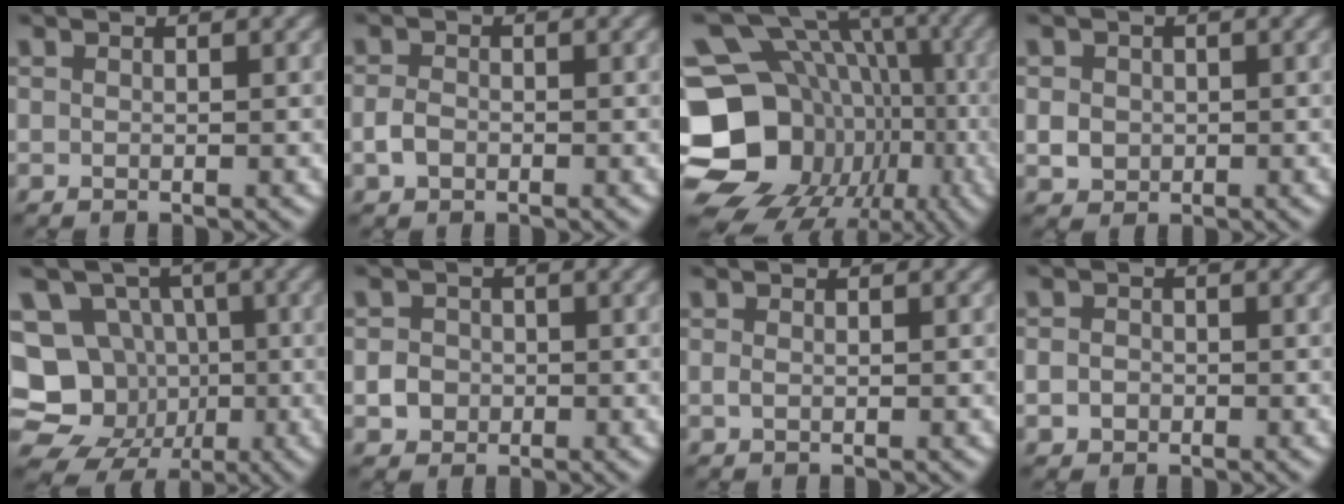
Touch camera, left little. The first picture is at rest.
{"total": 1.5, "force": [-0.7, 1.1, 0.9], "torque": [-0.020, 0.003, -0.018]}
{"total": 20.8, "force": [-5.6, 17.6, 9.4], "torque": [-0.165, -0.008, -0.097]}
{"total": 2.4, "force": [0.1, 2.1, 1.0], "torque": [-0.009, 0.006, -0.003]}
{"total": 14.2, "force": [-3.4, 12.9, 4.8], "torque": [-0.120, 0.007, -0.057]}
{"total": 2.8, "force": [-0.8, 2.5, 0.8], "torque": [0.011, 0.008, -0.029]}
{"total": 0.5, "force": [-0.2, 0.2, 0.4], "torque": [-0.014, 0.000, -0.003]}
{"total": 1.9, "force": [-0.5, 1.7, 0.8], "torque": [0.009, 0.009, -0.023]}